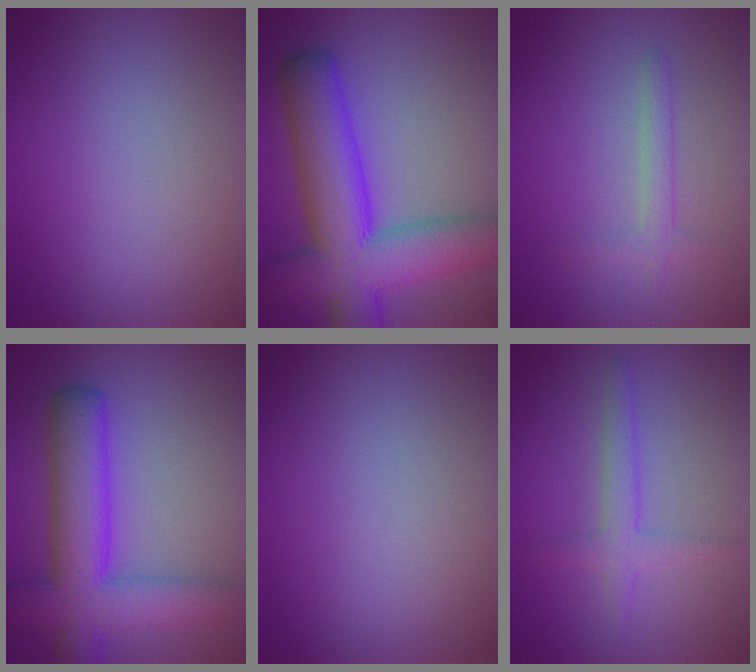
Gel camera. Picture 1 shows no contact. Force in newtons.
{"total": 12.0, "press": 12.0, "slide": 0.4}
{"total": 1.5, "press": 1.5, "slide": 0.0}
{"total": 8.9, "press": 8.9, "slide": 0.4}
{"total": 0.0}
{"total": 2.3, "press": 2.3, "slide": 0.1}